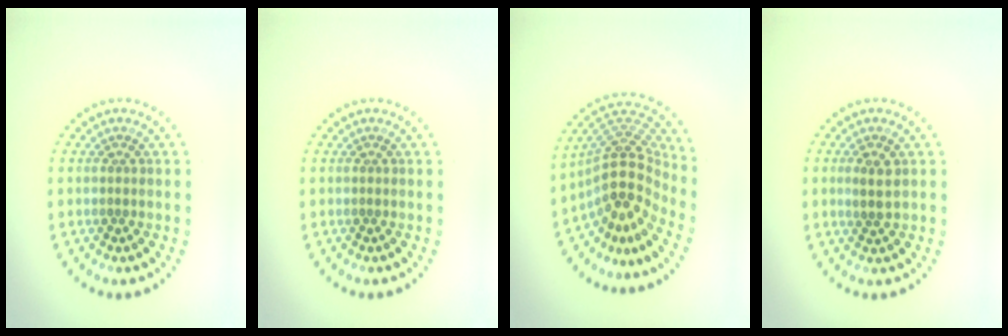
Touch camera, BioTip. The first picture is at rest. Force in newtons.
{"total": 0.0}
{"total": 5.6, "press": 4.0, "slide": 3.9}
{"total": 1.9, "press": 1.8, "slide": 0.5}